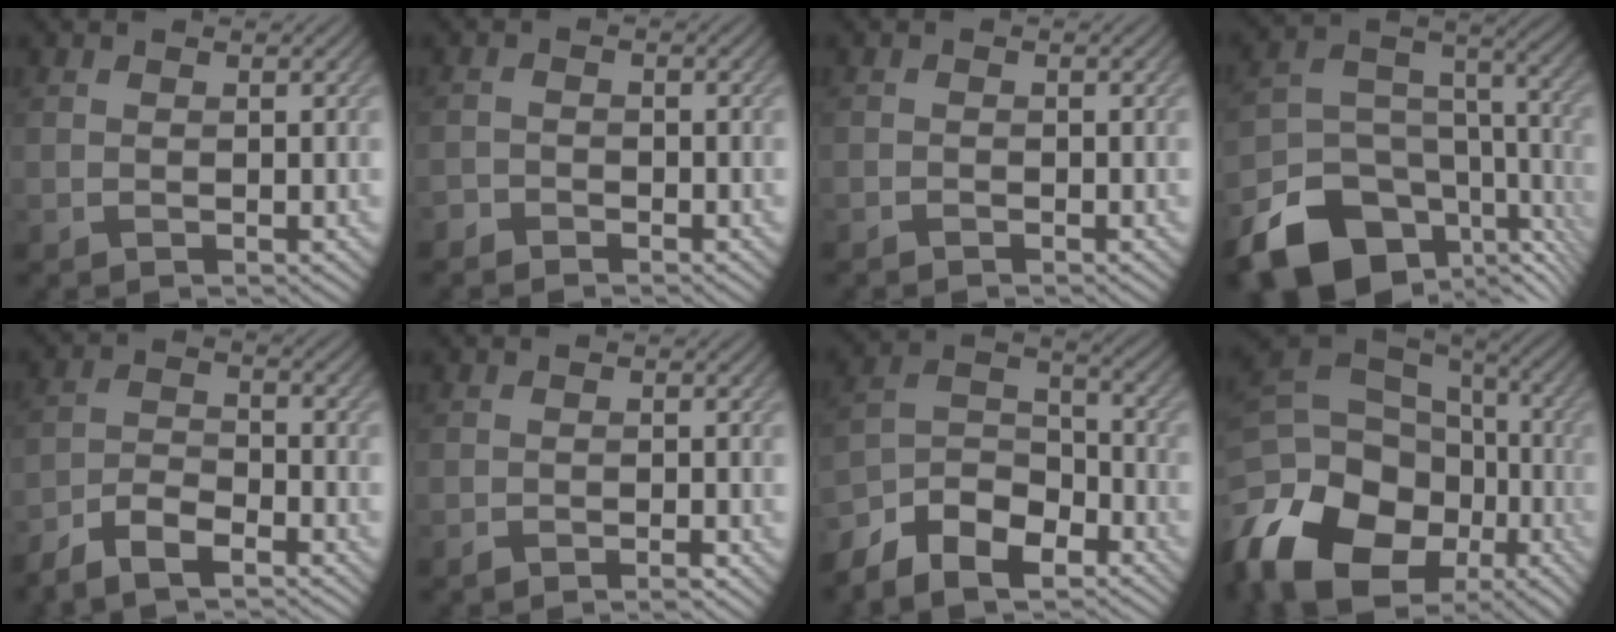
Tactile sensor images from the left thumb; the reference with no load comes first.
{"total": 1.7, "force": [-1.6, 0.6, 0.1], "torque": [-0.001, -0.001, -0.036]}
{"total": 0.6, "force": [-0.6, 0.1, 0.1], "torque": [0.000, -0.002, -0.012]}
{"total": 17.2, "force": [-10.2, 10.6, 8.9], "torque": [-0.187, -0.045, -0.150]}
{"total": 6.5, "force": [-5.4, 1.9, 3.1], "torque": [-0.067, -0.007, -0.109]}
{"total": 1.4, "force": [-1.1, 0.3, 0.8], "torque": [-0.012, 0.001, -0.020]}
{"total": 10.5, "force": [-7.8, 4.7, 5.1], "torque": [-0.109, -0.006, -0.149]}
{"total": 19.6, "force": [-9.3, 13.5, 10.8], "torque": [-0.267, -0.037, -0.147]}